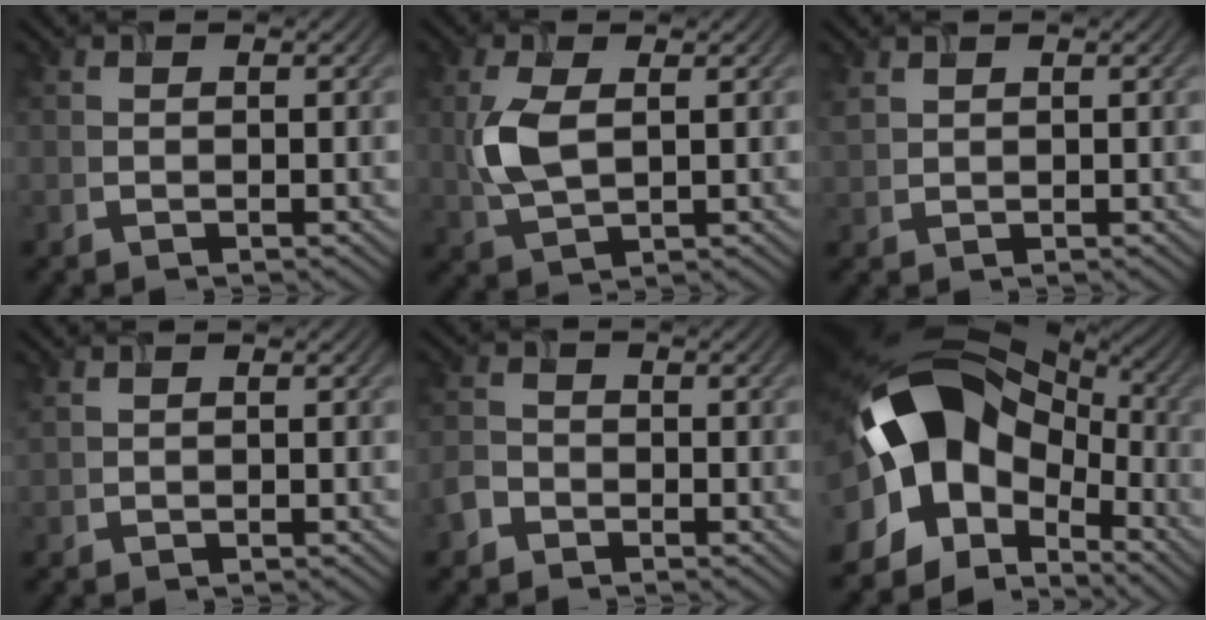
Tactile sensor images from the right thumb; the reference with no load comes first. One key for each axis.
{"total": 5.9, "fx": 0.8, "fy": 3.0, "fz": 5.0, "tx": -0.130, "ty": 0.000, "tz": 0.019}
{"total": 1.3, "fx": 1.0, "fy": 0.7, "fz": 0.5, "tx": -0.018, "ty": 0.003, "tz": 0.026}
{"total": 0.7, "fx": 0.6, "fy": 0.1, "fz": 0.2, "tx": -0.012, "ty": 0.005, "tz": 0.015}
{"total": 2.4, "fx": -1.5, "fy": 1.7, "fz": 0.7, "tx": -0.018, "ty": 0.002, "tz": -0.043}
{"total": 19.2, "fx": -2.3, "fy": 12.9, "fz": 14.0, "tx": -0.244, "ty": -0.008, "tz": -0.039}